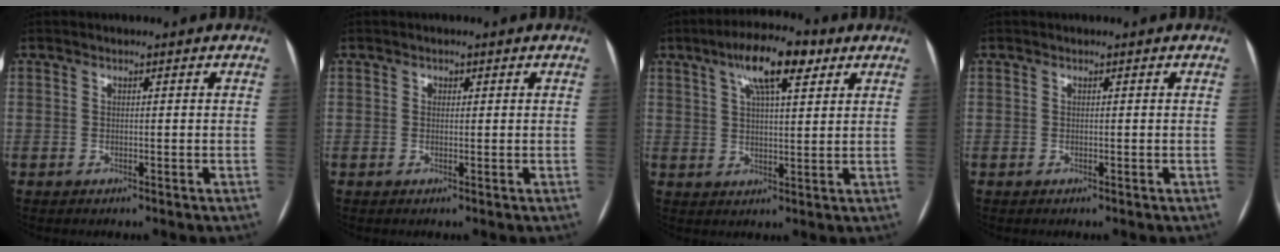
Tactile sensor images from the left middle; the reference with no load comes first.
{"total": 0.7, "force": [0.3, 0.6, 0.2], "torque": [-0.001, 0.000, 0.003]}
{"total": 9.9, "force": [5.2, 2.5, 8.0], "torque": [-0.142, 0.022, 0.083]}
{"total": 0.0}